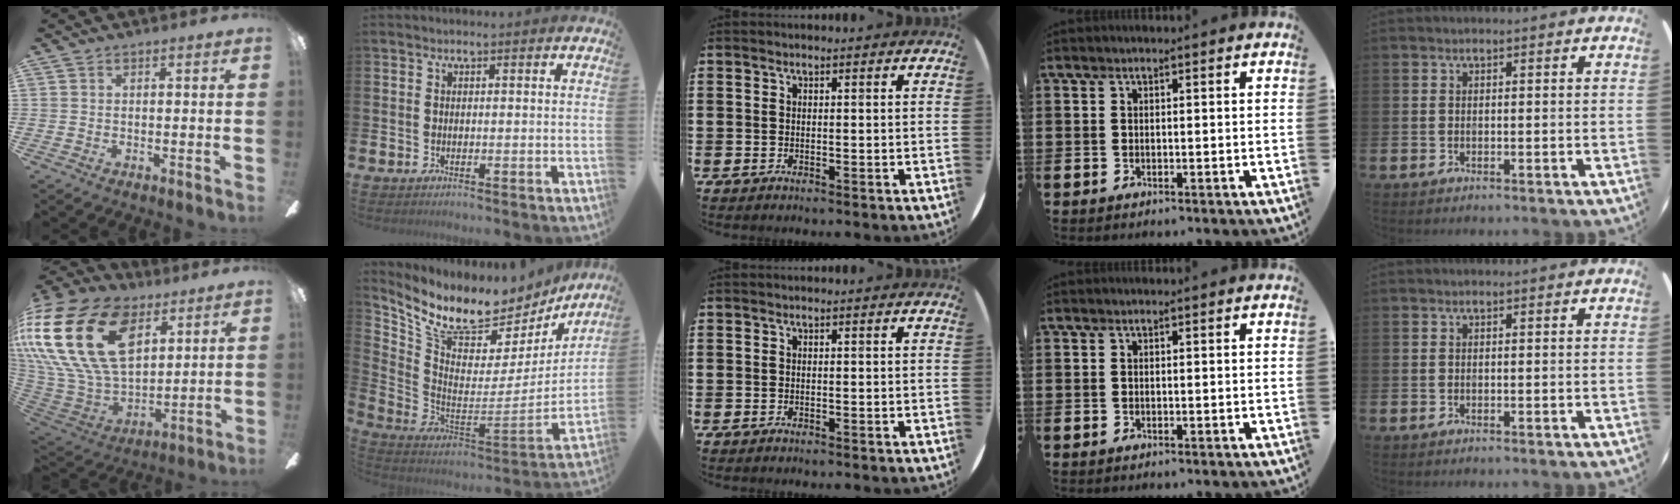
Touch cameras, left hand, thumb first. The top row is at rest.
{"thumb": {"total": 31.9, "force": [11.3, 20.5, 21.7], "torque": [-0.474, -0.048, 0.219]}, "index": {"total": 9.1, "force": [7.8, 4.0, 2.4], "torque": [-0.088, -0.068, 0.136]}}